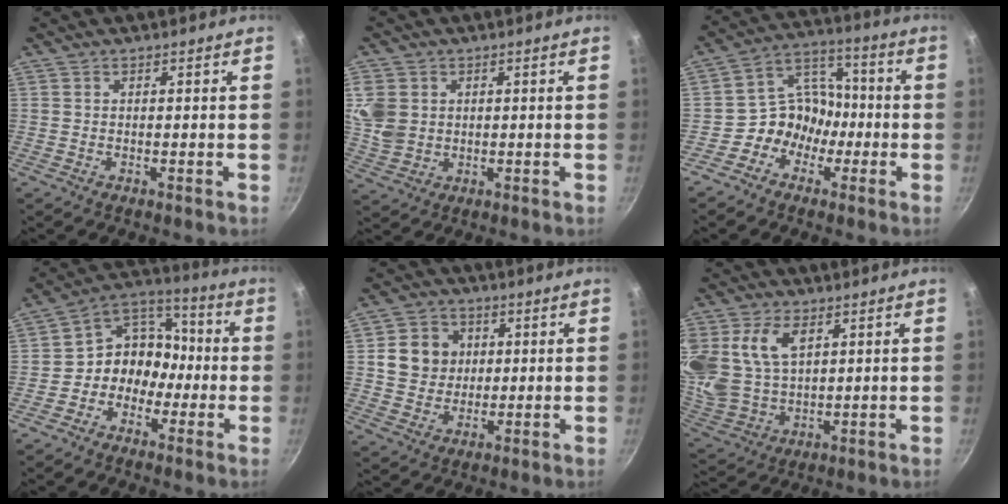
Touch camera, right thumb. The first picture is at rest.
{"total": 7.4, "force": [1.3, 6.2, 3.9], "torque": [-0.062, -0.012, 0.031]}
{"total": 9.8, "force": [-3.4, 8.3, 3.8], "torque": [-0.014, 0.060, -0.076]}
{"total": 10.6, "force": [-2.8, 9.1, 4.7], "torque": [-0.023, 0.060, -0.069]}
{"total": 8.8, "force": [1.6, 7.9, 3.5], "torque": [-0.029, 0.006, 0.024]}
{"total": 17.2, "force": [5.8, 11.7, 11.1], "torque": [-0.238, -0.013, 0.125]}